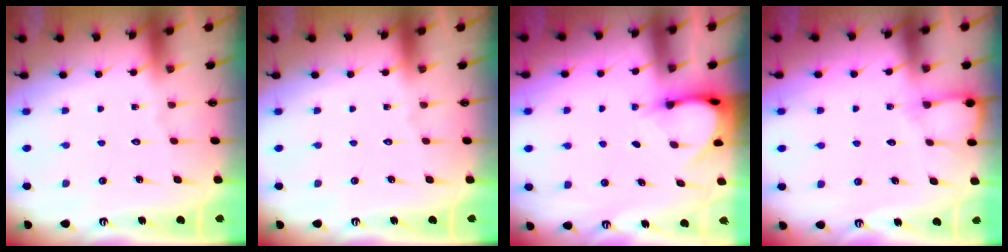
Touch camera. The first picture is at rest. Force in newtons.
{"total": 0.0}
{"total": 3.9, "press": 3.9, "slide": 0.3}
{"total": 4.2, "press": 4.2, "slide": 0.5}